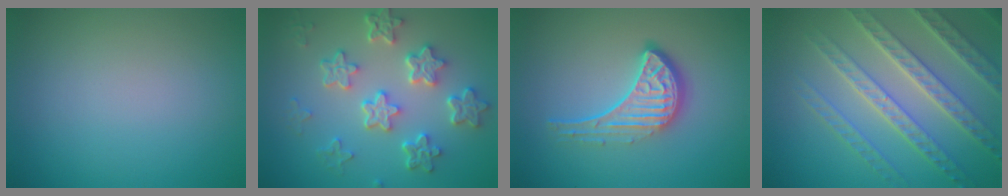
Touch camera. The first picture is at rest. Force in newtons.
{"total": 5.9, "press": 4.6, "slide": 3.7}
{"total": 4.6, "press": 3.3, "slide": 3.2}
{"total": 7.2, "press": 5.5, "slide": 4.6}